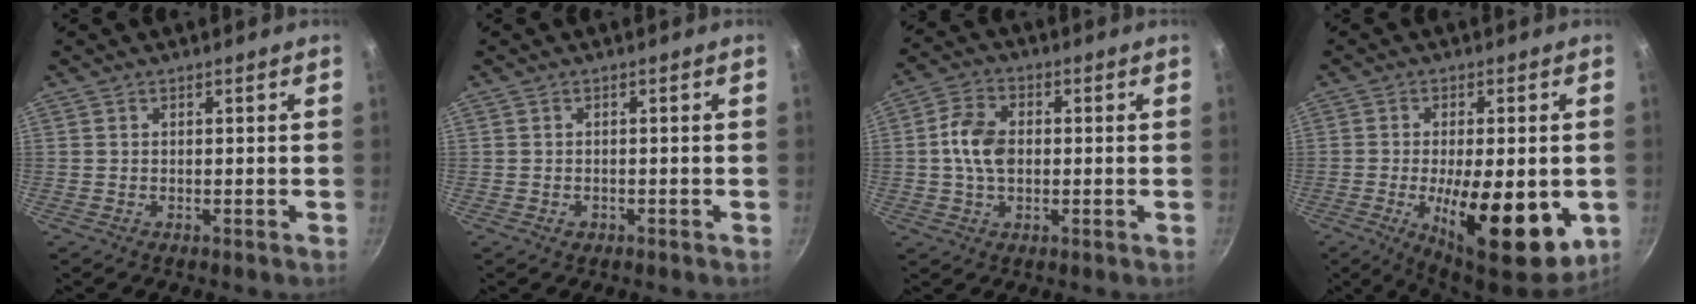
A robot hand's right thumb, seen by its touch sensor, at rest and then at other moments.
{"total": 1.0, "force": [-0.5, 0.7, 0.4], "torque": [-0.006, 0.001, -0.005]}
{"total": 7.9, "force": [0.0, 5.3, 5.9], "torque": [-0.103, 0.016, -0.006]}
{"total": 17.8, "force": [-4.1, 6.6, 16.0], "torque": [-0.219, -0.004, -0.053]}